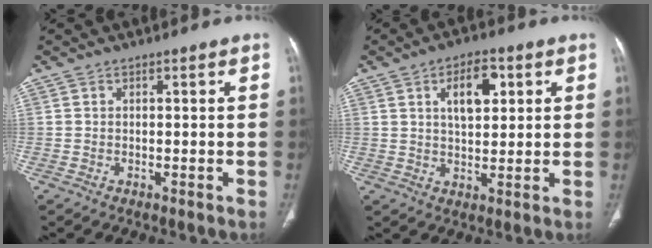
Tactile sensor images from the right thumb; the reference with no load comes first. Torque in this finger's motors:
{"motor_torque": [1.77, 2.88, 0.05, 0.35, 0.05]}